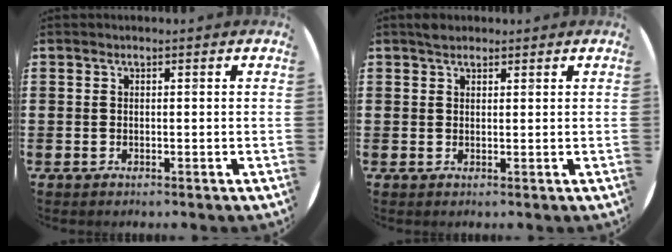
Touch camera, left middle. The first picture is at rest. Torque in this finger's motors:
{"motor_torque": [0.48, -0.47, 0.02, 0.04]}